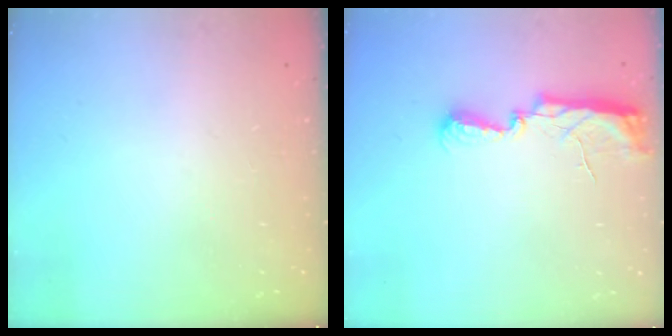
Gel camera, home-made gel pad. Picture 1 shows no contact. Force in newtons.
{"total": 8.9, "press": 8.2, "slide": 3.4}